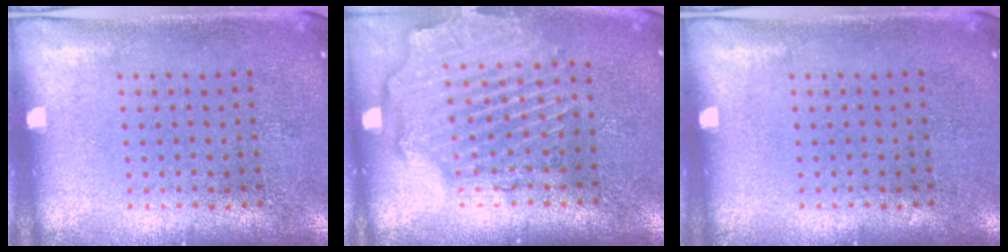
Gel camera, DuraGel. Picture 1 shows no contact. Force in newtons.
{"total": 2.6, "press": 2.2, "slide": 1.3}
{"total": 0.0}